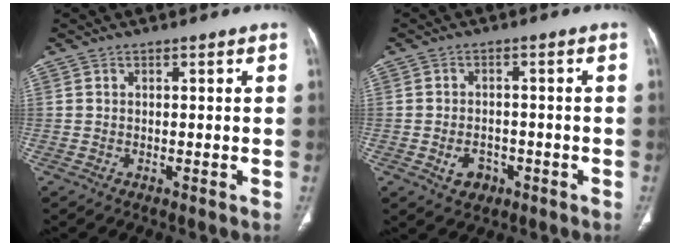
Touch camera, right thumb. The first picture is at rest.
{"total": 4.4, "force": [-1.7, 3.3, 2.3], "torque": [-0.029, 0.013, -0.021]}